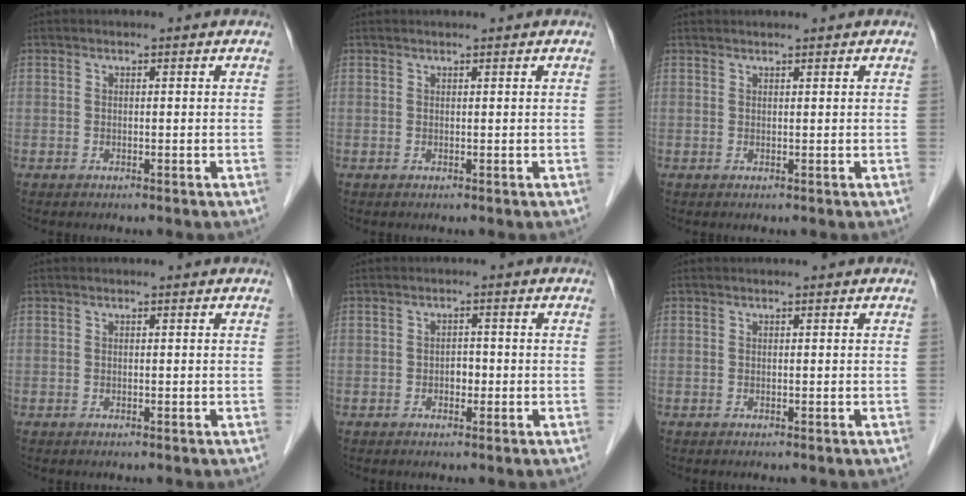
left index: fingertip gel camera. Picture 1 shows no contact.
{"total": 0.8, "force": [0.7, -0.1, 0.3], "torque": [-0.004, 0.012, 0.014]}
{"total": 1.8, "force": [1.7, -0.1, 0.6], "torque": [-0.003, 0.019, 0.029]}
{"total": 0.0}
{"total": 1.5, "force": [-0.5, 1.0, 1.1], "torque": [-0.012, 0.006, -0.010]}
{"total": 0.0}